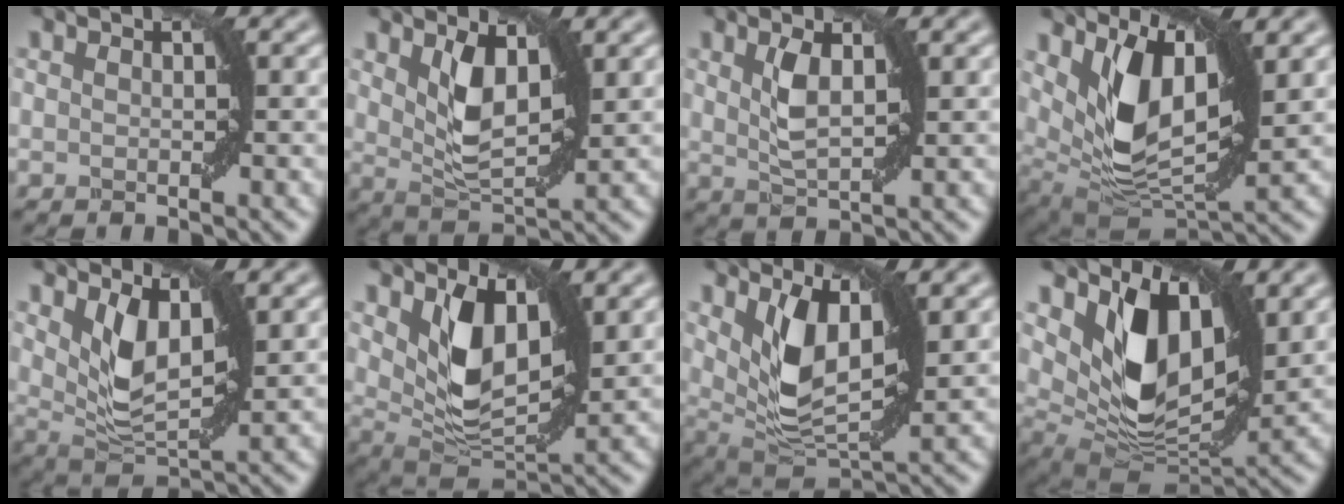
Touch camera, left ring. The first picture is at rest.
{"total": 4.5, "force": [1.6, 2.2, 3.6], "torque": [-0.073, -0.006, 0.032]}
{"total": 2.9, "force": [1.0, 1.0, 2.5], "torque": [-0.054, -0.001, 0.021]}
{"total": 9.6, "force": [3.0, 4.7, 7.8], "torque": [-0.152, -0.013, 0.059]}
{"total": 4.8, "force": [2.0, 2.3, 3.7], "torque": [-0.081, -0.009, 0.040]}
{"total": 6.3, "force": [2.2, 3.4, 4.9], "torque": [-0.098, -0.015, 0.044]}
{"total": 6.7, "force": [2.1, 3.3, 5.5], "torque": [-0.111, -0.014, 0.043]}
{"total": 9.7, "force": [3.7, 5.5, 7.2], "torque": [-0.130, -0.020, 0.074]}